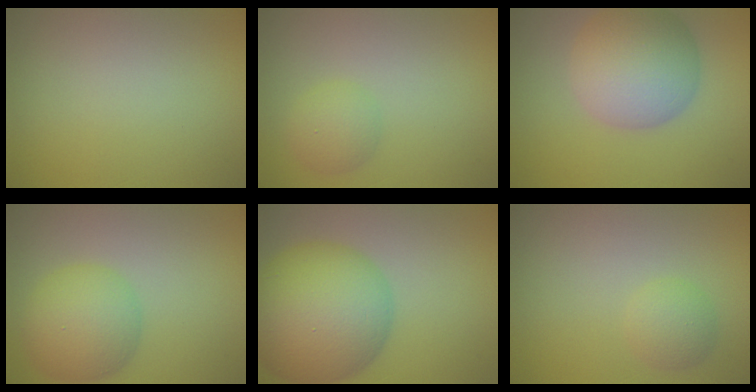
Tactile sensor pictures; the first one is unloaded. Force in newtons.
{"total": 2.0, "press": 2.0, "slide": 0.1}
{"total": 7.5, "press": 7.5, "slide": 0.1}
{"total": 5.1, "press": 5.1, "slide": 0.1}
{"total": 12.7, "press": 12.7, "slide": 0.2}
{"total": 1.9, "press": 1.9, "slide": 0.1}